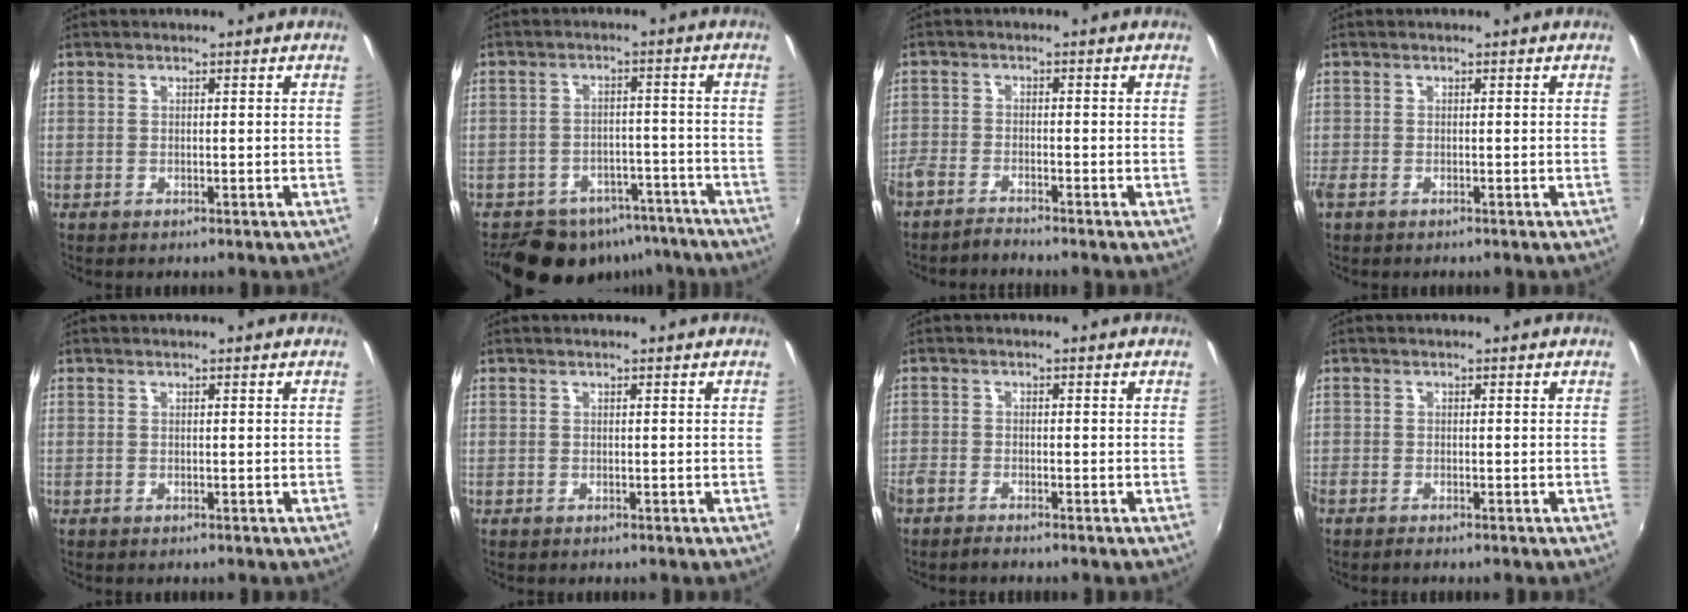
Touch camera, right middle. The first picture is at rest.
{"total": 13.9, "force": [-10.7, 7.6, 4.7], "torque": [-0.105, 0.010, -0.131]}
{"total": 3.8, "force": [-3.6, 0.5, 1.1], "torque": [-0.040, -0.011, -0.078]}
{"total": 1.4, "force": [-0.8, 0.7, 0.9], "torque": [-0.019, -0.006, -0.016]}
{"total": 0.0}
{"total": 0.0}
{"total": 2.7, "force": [-2.4, 0.5, 1.0], "torque": [-0.030, -0.011, -0.050]}
{"total": 1.1, "force": [-1.0, 0.1, 0.4], "torque": [-0.011, -0.005, -0.021]}